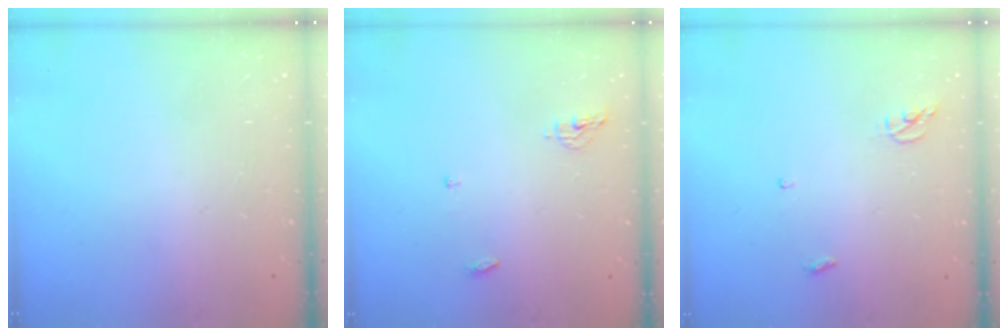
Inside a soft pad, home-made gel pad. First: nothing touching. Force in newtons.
{"total": 7.2, "press": 4.7, "slide": 5.5}
{"total": 3.8, "press": 3.8, "slide": 0.4}